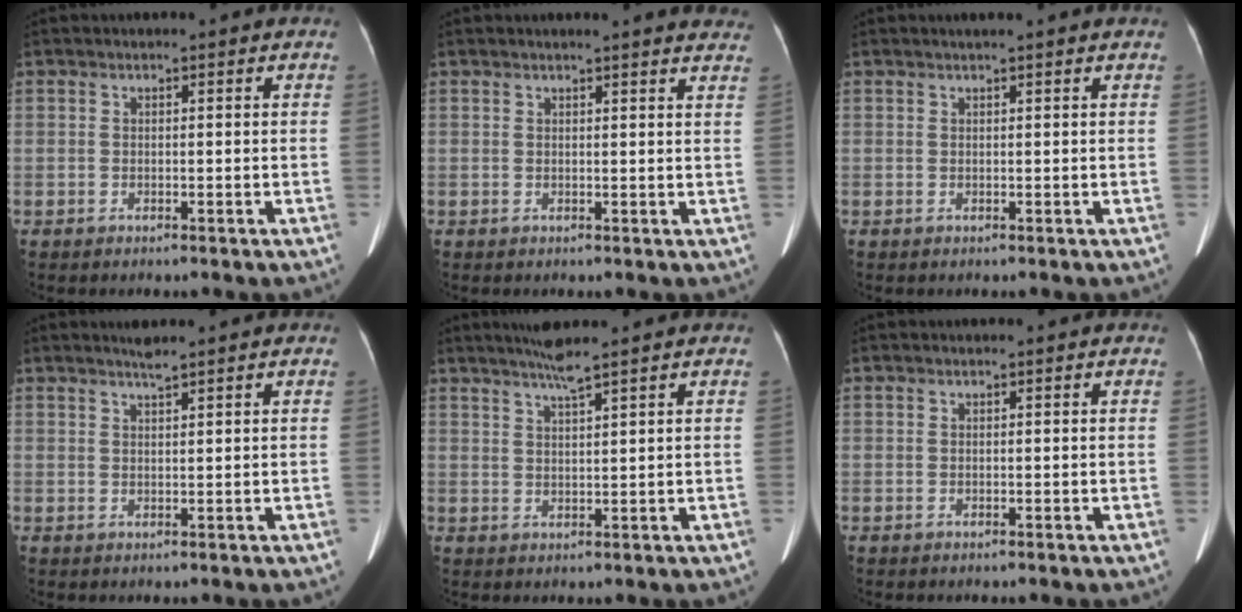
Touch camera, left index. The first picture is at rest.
{"total": 10.3, "force": [9.6, 1.0, 3.5], "torque": [-0.021, -0.009, 0.083]}
{"total": 2.1, "force": [1.7, -0.2, 1.1], "torque": [-0.009, 0.018, 0.023]}
{"total": 1.6, "force": [1.3, -0.3, 0.8], "torque": [-0.016, 0.002, 0.028]}
{"total": 3.7, "force": [2.9, -1.0, 2.0], "torque": [-0.038, 0.000, 0.057]}
{"total": 0.0}